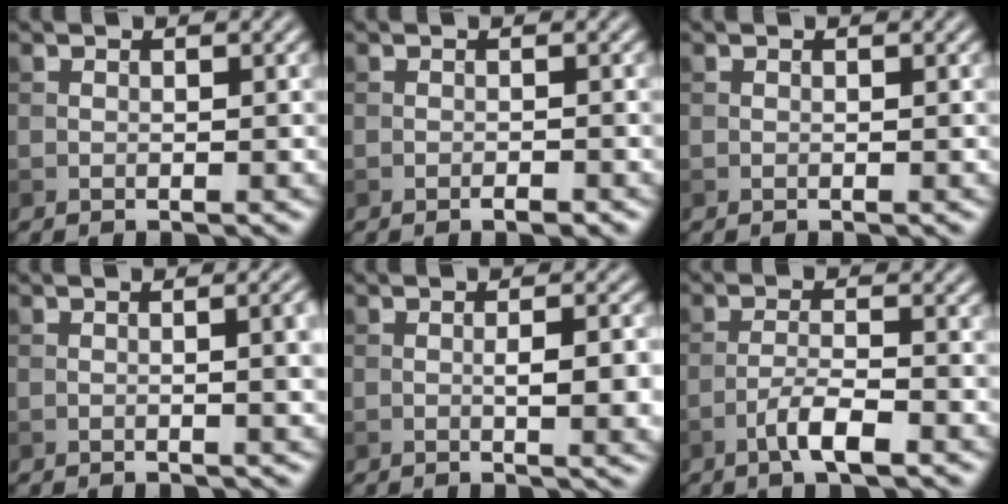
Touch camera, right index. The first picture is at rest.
{"total": 0.9, "force": [-0.5, 0.2, 0.7], "torque": [-0.011, -0.002, -0.008]}
{"total": 0.0}
{"total": 4.4, "force": [0.0, 1.7, 4.1], "torque": [-0.035, 0.009, -0.002]}
{"total": 4.2, "force": [-0.3, 1.2, 4.0], "torque": [-0.063, -0.003, 0.001]}
{"total": 3.4, "force": [-1.9, 0.7, 2.7], "torque": [-0.054, 0.007, -0.041]}